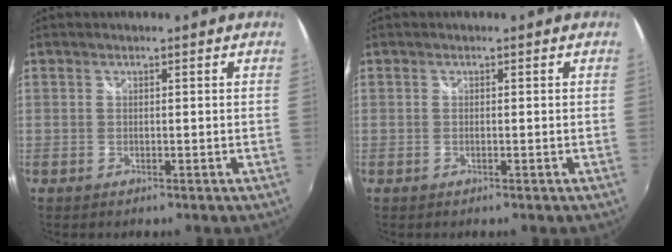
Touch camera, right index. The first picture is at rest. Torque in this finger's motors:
{"motor_torque": [-0.23, 0.14, -0.02, -0.01]}